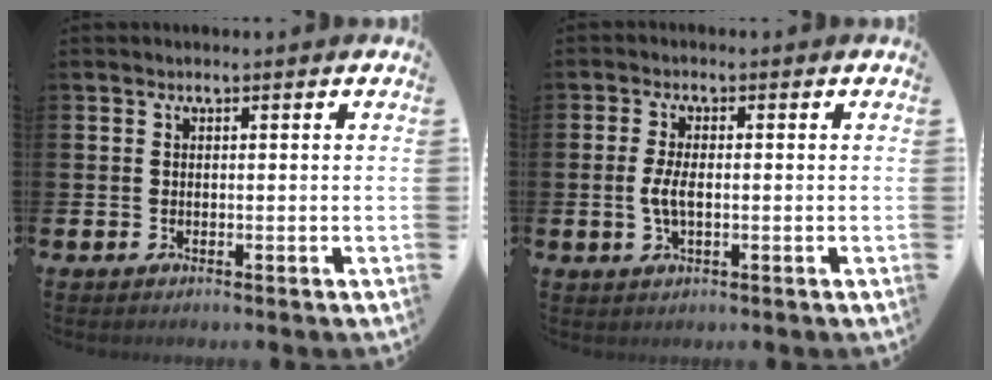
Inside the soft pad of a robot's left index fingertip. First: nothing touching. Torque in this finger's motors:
{"motor_torque": [0.22, 0.06, 0.10, 0.08]}